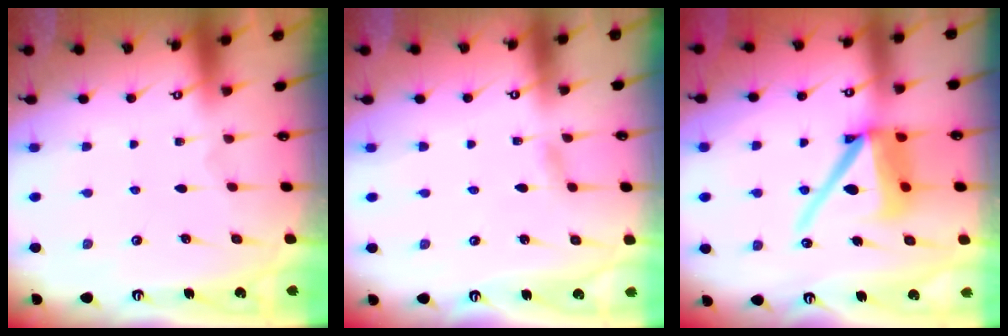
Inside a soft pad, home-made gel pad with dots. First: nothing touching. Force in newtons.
{"total": 2.5, "press": 2.5, "slide": 0.3}
{"total": 14.2, "press": 14.1, "slide": 1.7}